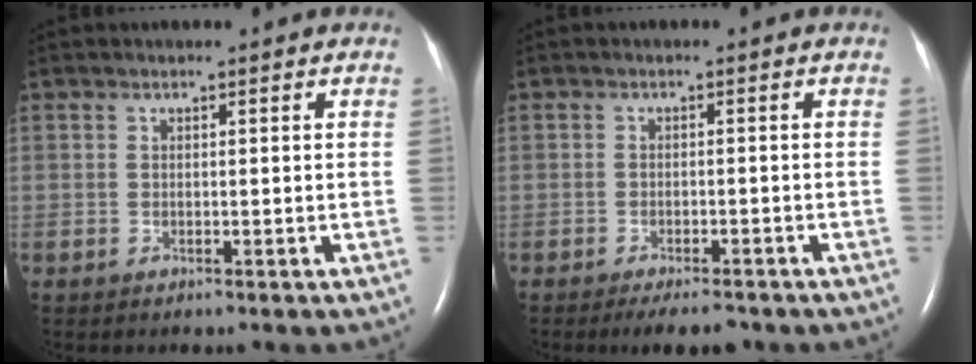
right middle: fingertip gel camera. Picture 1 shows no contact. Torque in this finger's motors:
{"motor_torque": [0.63, -0.57, 0.02, 0.02]}